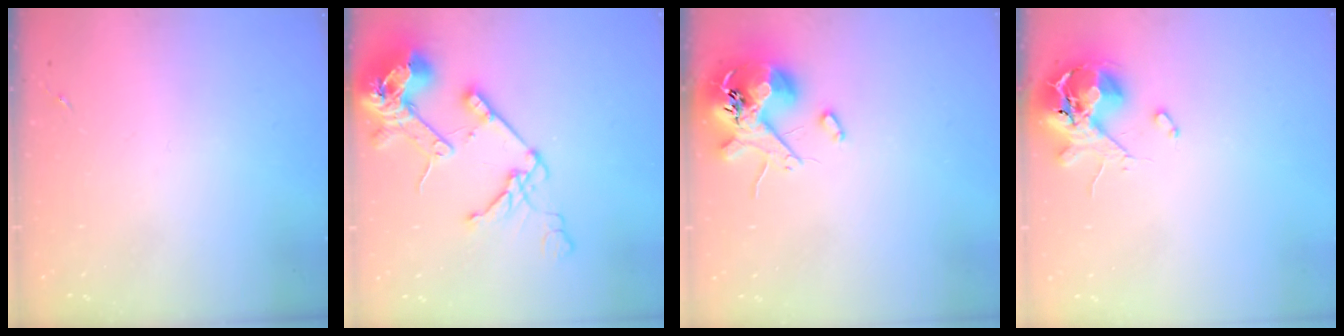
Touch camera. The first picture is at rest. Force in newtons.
{"total": 18.6, "press": 18.4, "slide": 2.4}
{"total": 11.8, "press": 11.6, "slide": 1.8}
{"total": 10.7, "press": 10.6, "slide": 1.6}